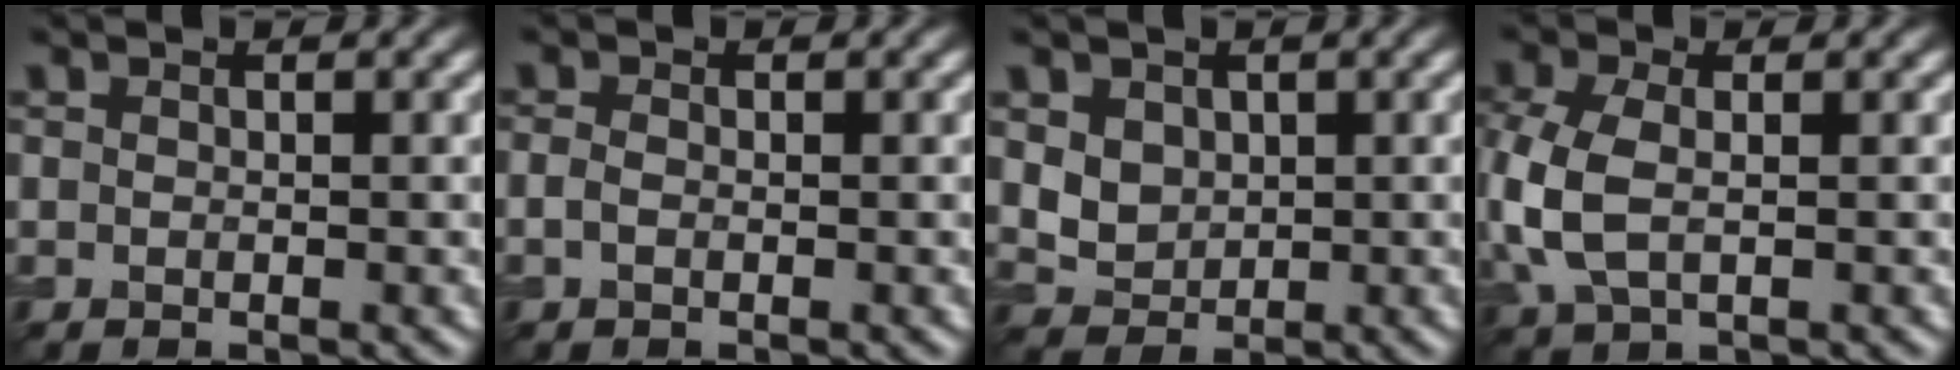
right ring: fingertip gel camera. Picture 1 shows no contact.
{"total": 0.8, "force": [-0.3, 0.5, 0.6], "torque": [-0.017, -0.001, -0.009]}
{"total": 3.1, "force": [1.0, 2.5, 1.5], "torque": [-0.040, -0.005, 0.029]}
{"total": 5.4, "force": [-0.3, 3.2, 4.3], "torque": [-0.117, -0.003, -0.008]}